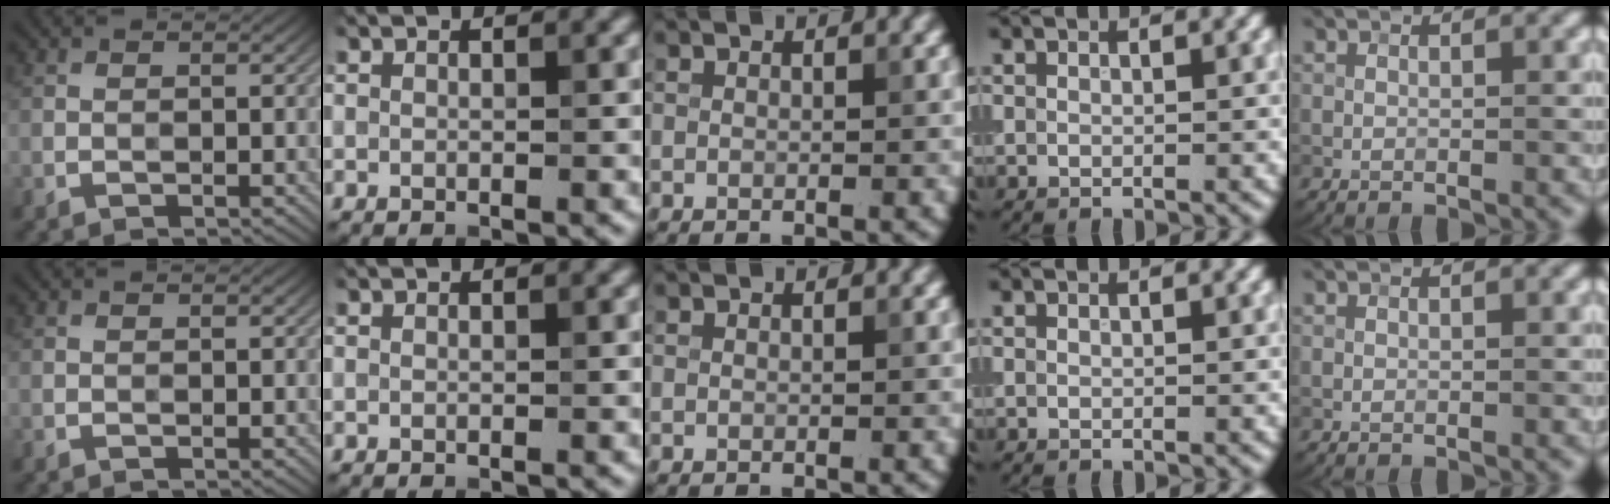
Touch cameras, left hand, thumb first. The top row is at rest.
{}